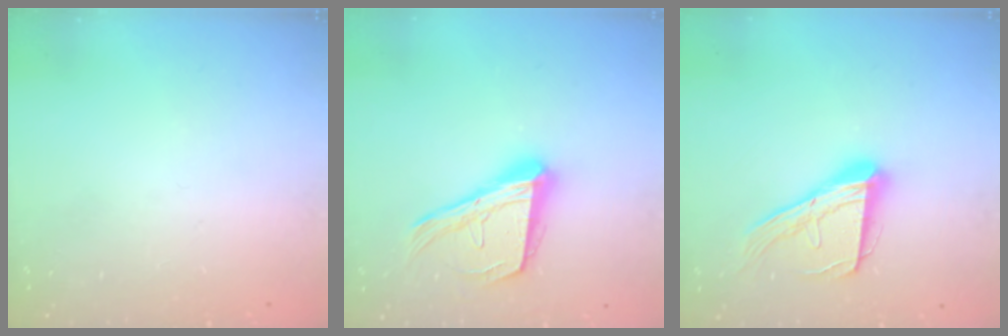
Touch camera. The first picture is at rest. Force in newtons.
{"total": 17.8, "press": 17.7, "slide": 1.9}
{"total": 15.3, "press": 15.2, "slide": 1.4}